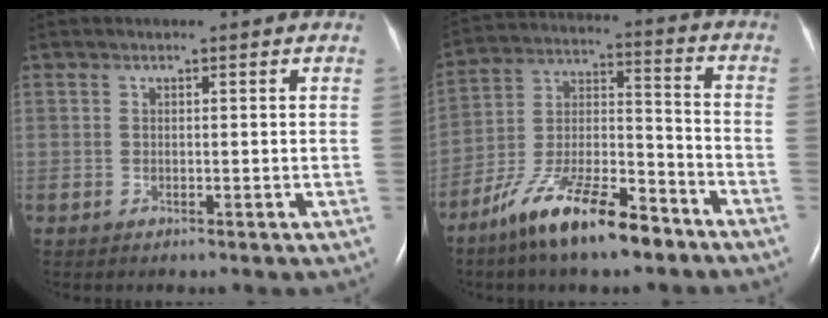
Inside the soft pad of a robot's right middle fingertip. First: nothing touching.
{"total": 15.5, "force": [-10.9, 3.7, 10.4], "torque": [-0.203, 0.001, -0.195]}